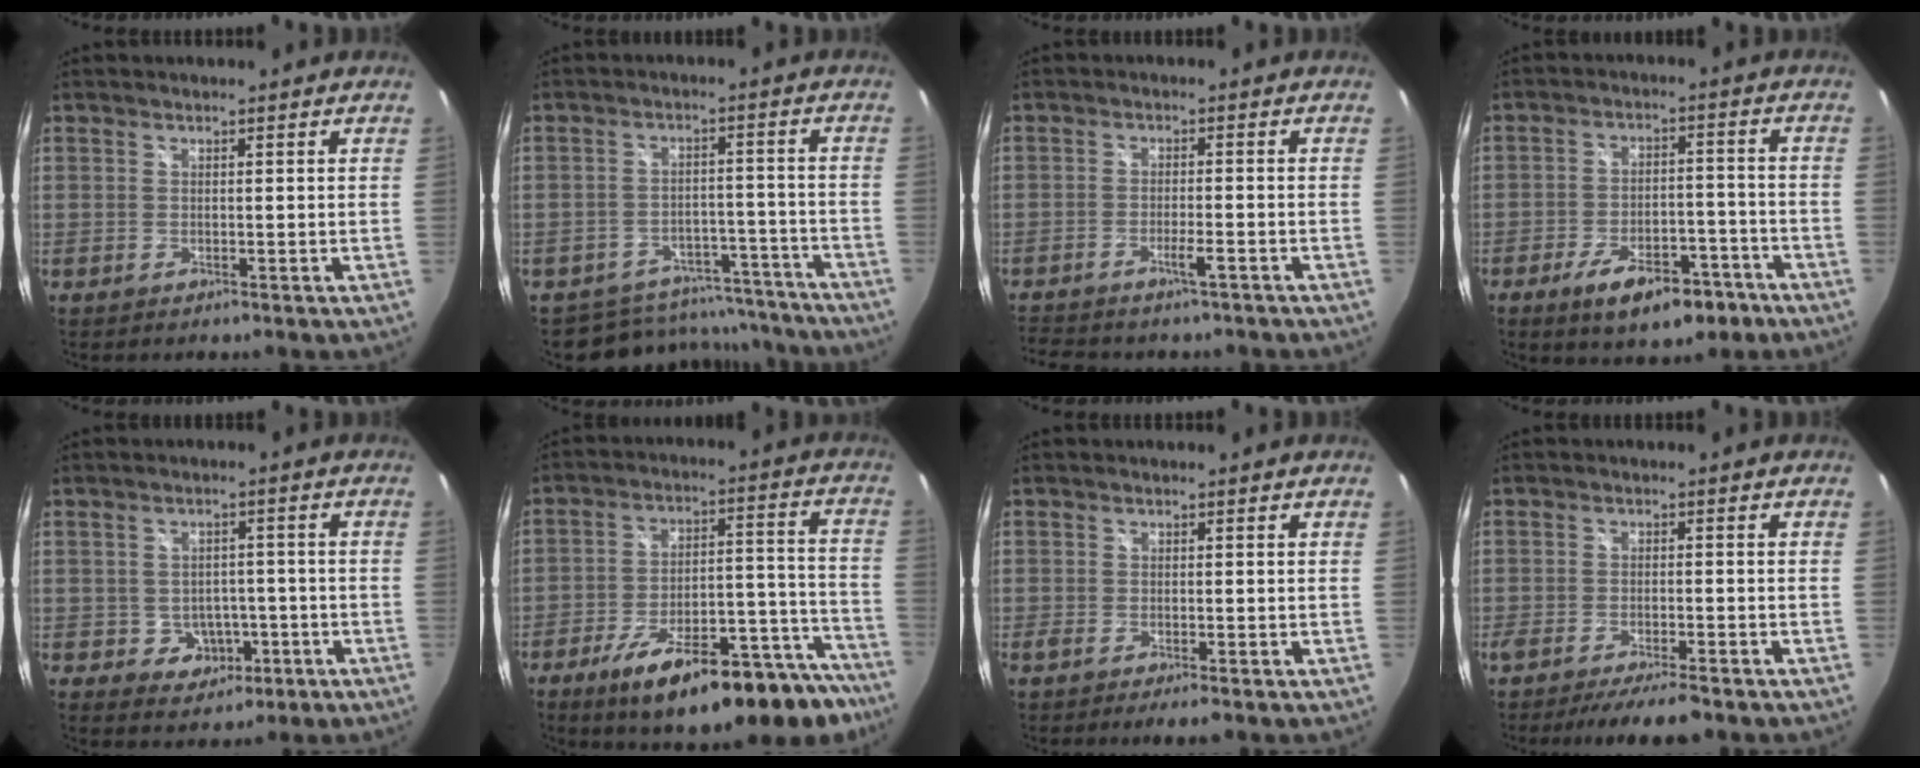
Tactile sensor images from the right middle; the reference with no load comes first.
{"total": 14.6, "force": [-12.6, 6.8, 2.7], "torque": [-0.061, 0.034, -0.150]}
{"total": 5.8, "force": [-5.0, 1.0, 2.7], "torque": [-0.066, -0.005, -0.084]}
{"total": 12.0, "force": [-7.6, 5.3, 7.7], "torque": [-0.143, 0.002, -0.107]}
{"total": 5.7, "force": [-2.0, 5.0, 1.9], "torque": [-0.043, 0.014, -0.010]}
{"total": 26.3, "force": [-20.6, 7.8, 14.4], "torque": [-0.190, 0.009, -0.280]}
{"total": 2.9, "force": [-2.2, 0.2, 2.0], "torque": [-0.039, -0.013, -0.037]}
{"total": 7.7, "force": [-6.5, 1.0, 4.0], "torque": [-0.087, -0.017, -0.104]}